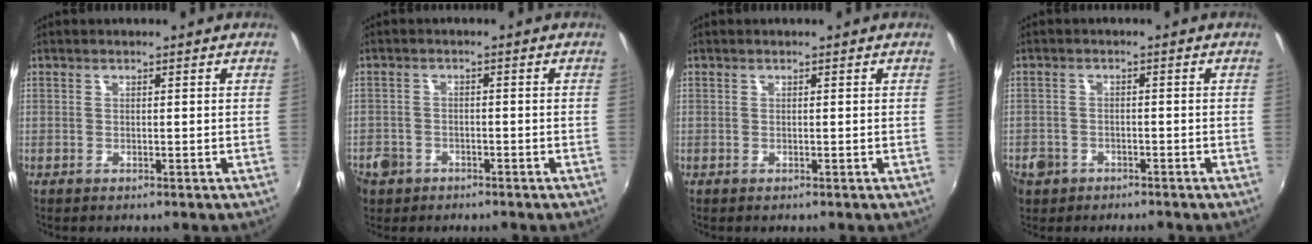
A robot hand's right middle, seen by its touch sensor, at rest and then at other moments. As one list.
[{"total": 5.7, "force": [-3.2, 4.4, 1.6], "torque": [-0.055, 0.002, -0.055]}, {"total": 0.0}, {"total": 4.7, "force": [-2.8, 3.5, 1.3], "torque": [-0.045, -0.002, -0.048]}]